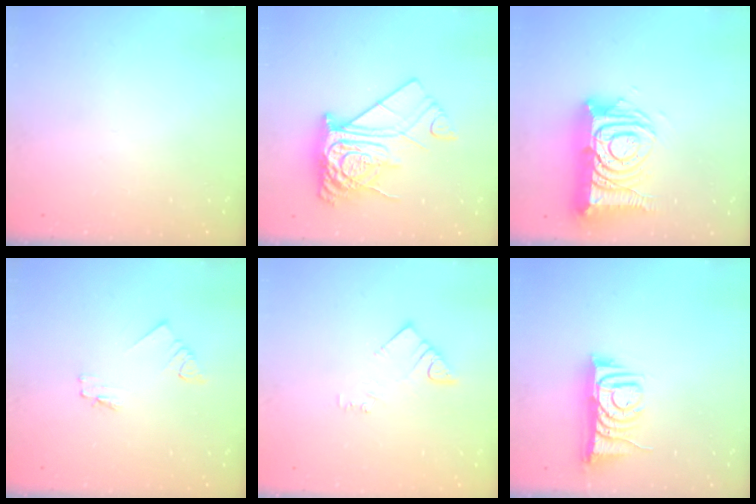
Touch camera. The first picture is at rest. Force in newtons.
{"total": 15.6, "press": 15.5, "slide": 1.9}
{"total": 18.4, "press": 18.2, "slide": 2.0}
{"total": 1.8, "press": 1.7, "slide": 0.2}
{"total": 3.1, "press": 3.0, "slide": 0.5}
{"total": 8.0, "press": 8.0, "slide": 0.4}